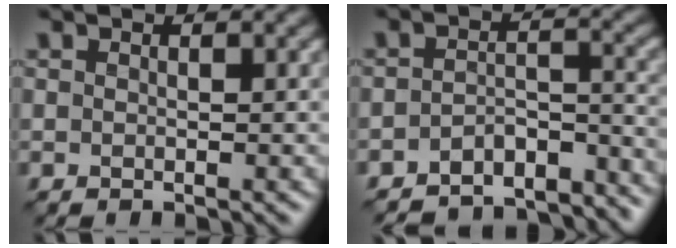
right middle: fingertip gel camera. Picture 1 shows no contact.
{"total": 7.4, "force": [-6.9, 2.0, 1.7], "torque": [-0.028, -0.015, -0.101]}